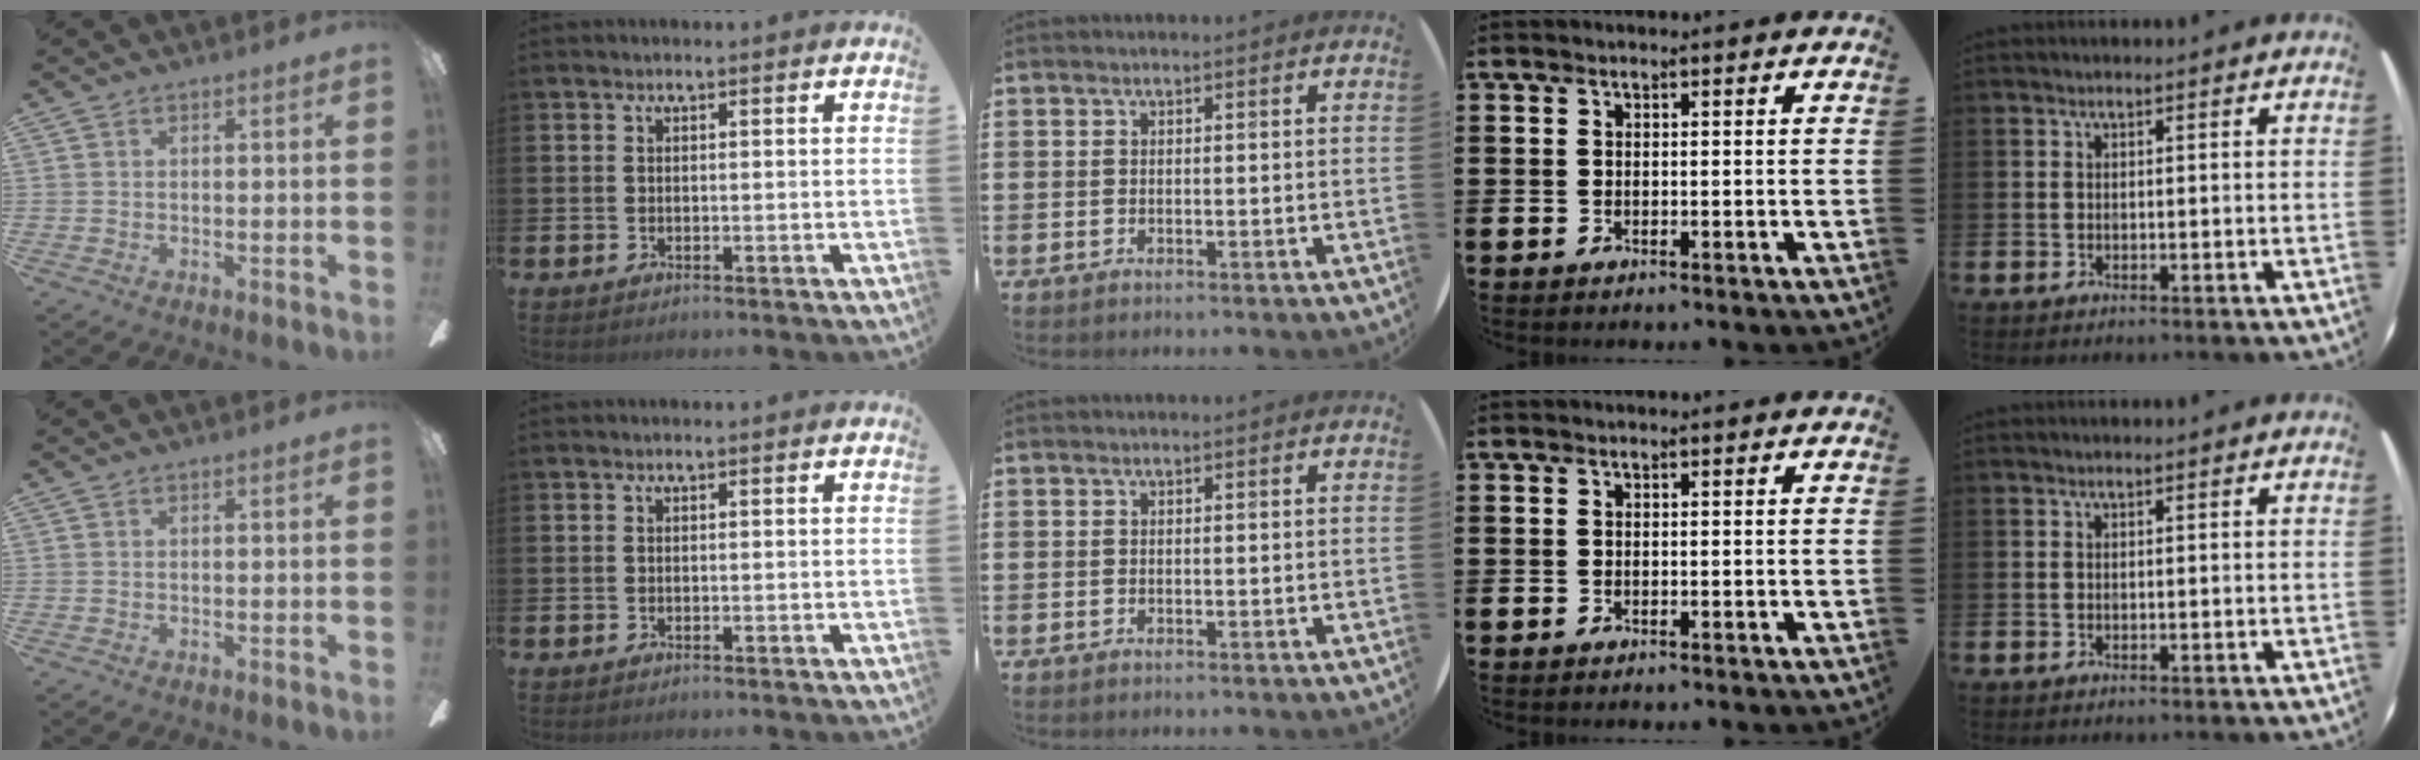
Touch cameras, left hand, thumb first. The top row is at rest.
{}